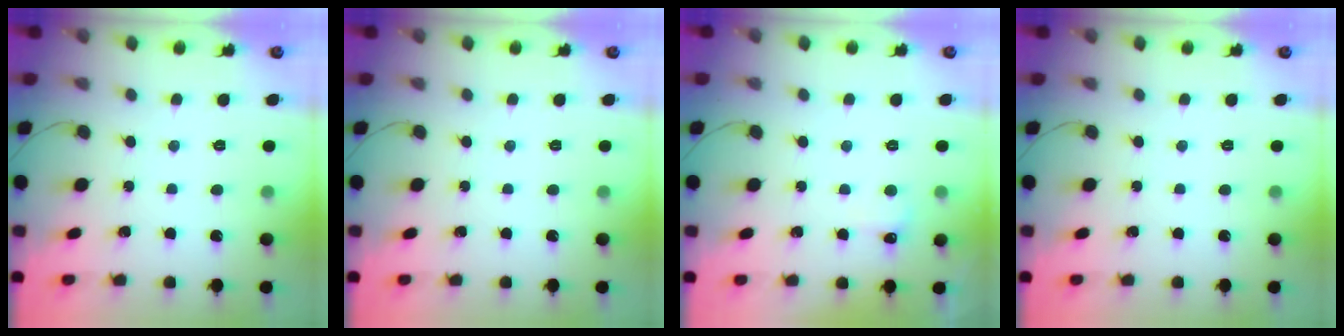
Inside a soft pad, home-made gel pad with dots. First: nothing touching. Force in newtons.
{"total": 0.0}
{"total": 3.9, "press": 3.8, "slide": 1.1}
{"total": 0.0}